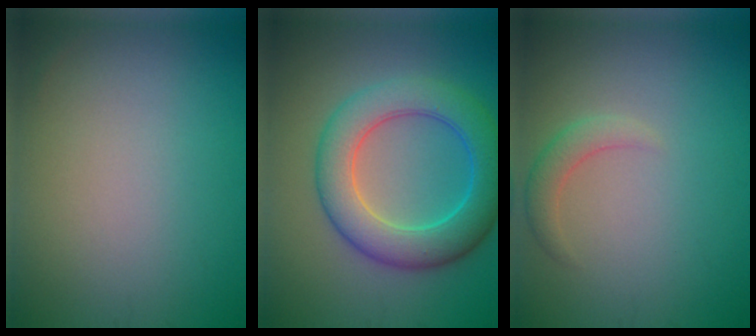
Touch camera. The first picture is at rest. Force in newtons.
{"total": 7.3, "press": 7.3, "slide": 0.1}
{"total": 1.7, "press": 1.7, "slide": 0.3}